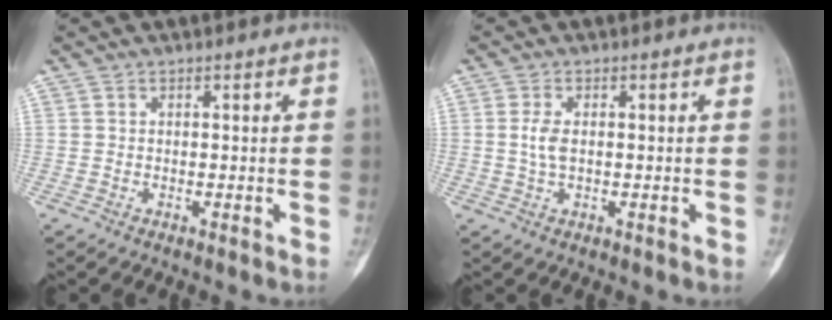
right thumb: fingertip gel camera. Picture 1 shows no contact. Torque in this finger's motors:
{"motor_torque": [1.03, 0.50, 0.31, -0.20, 0.23]}